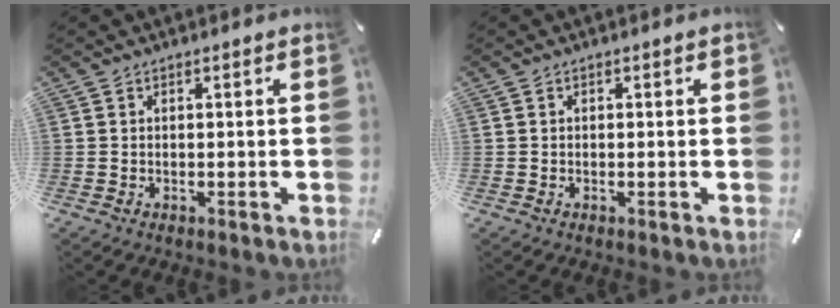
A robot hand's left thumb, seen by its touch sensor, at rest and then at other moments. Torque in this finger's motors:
{"motor_torque": [-0.07, -0.11, -0.09, -0.01, 0.02]}